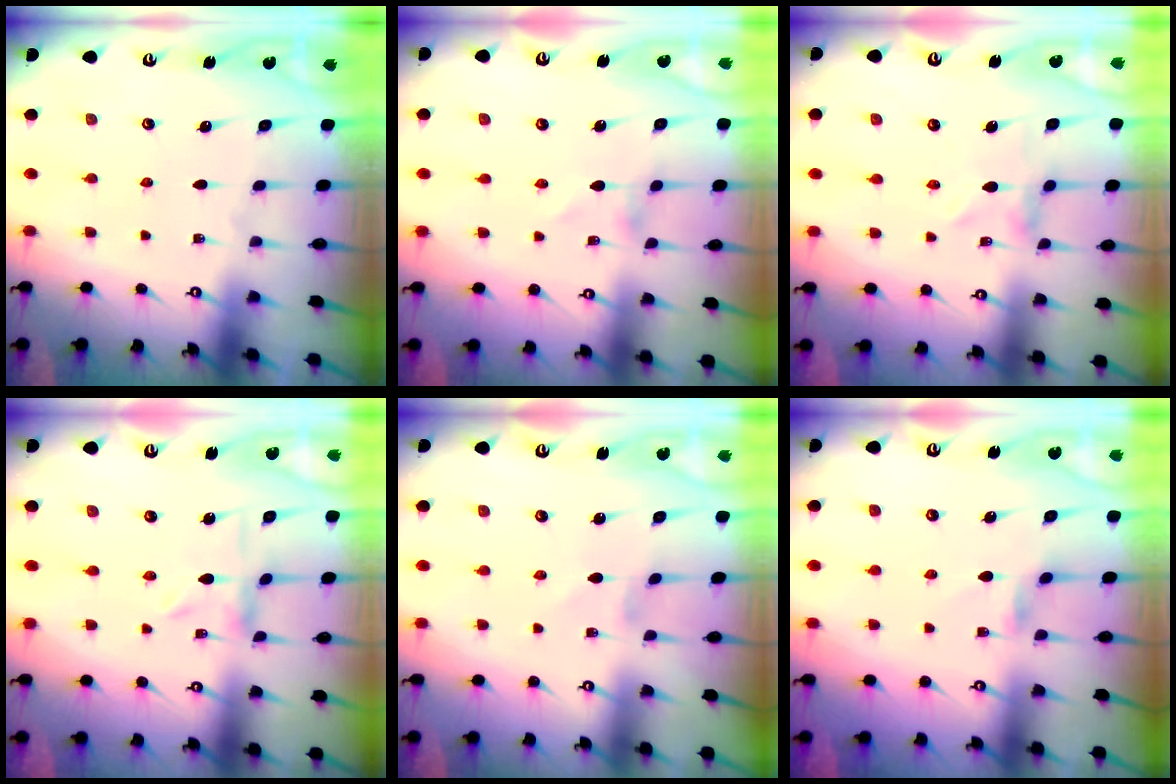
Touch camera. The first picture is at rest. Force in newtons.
{"total": 1.4, "press": 1.4, "slide": 0.1}
{"total": 2.6, "press": 2.6, "slide": 0.3}
{"total": 1.0, "press": 1.0, "slide": 0.2}
{"total": 0.7, "press": 0.6, "slide": 0.4}
{"total": 1.9, "press": 1.9, "slide": 0.3}